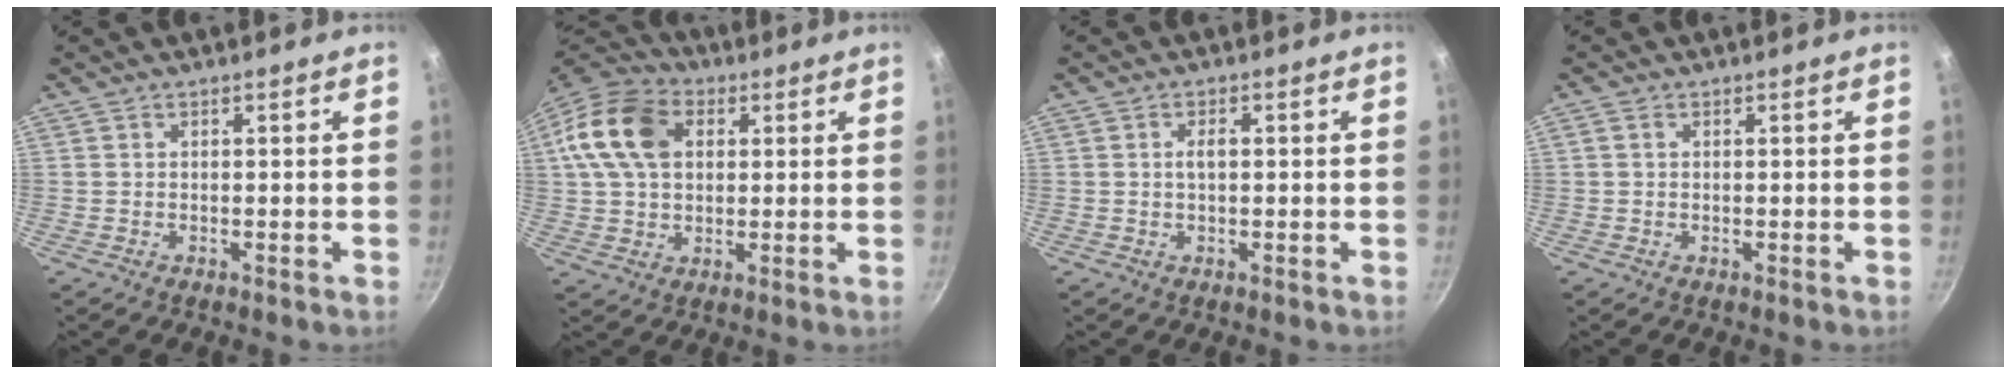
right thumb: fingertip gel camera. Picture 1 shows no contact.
{"total": 15.2, "force": [3.8, 10.8, 10.0], "torque": [-0.177, 0.016, 0.053]}
{"total": 2.1, "force": [0.2, 1.0, 1.8], "torque": [-0.029, 0.006, 0.002]}
{"total": 0.9, "force": [0.3, 0.6, 0.6], "torque": [-0.011, 0.004, 0.004]}